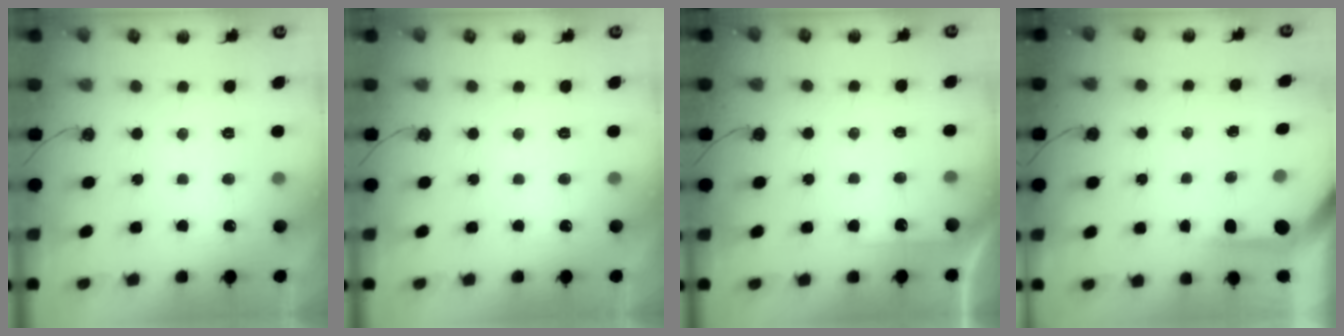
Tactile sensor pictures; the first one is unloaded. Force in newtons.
{"total": 0.0}
{"total": 4.1, "press": 4.1, "slide": 0.5}
{"total": 3.5, "press": 3.5, "slide": 0.3}